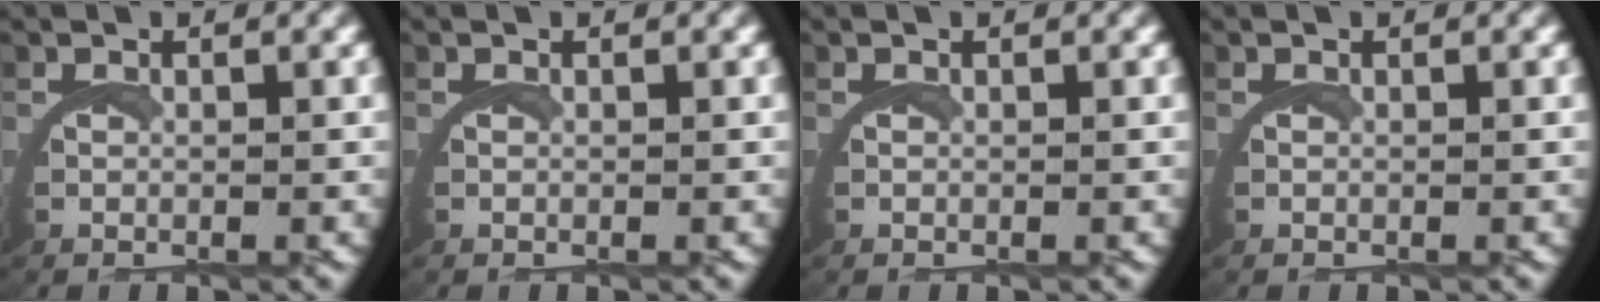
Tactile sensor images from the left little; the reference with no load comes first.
{"total": 0.0}
{"total": 0.0}
{"total": 0.0}